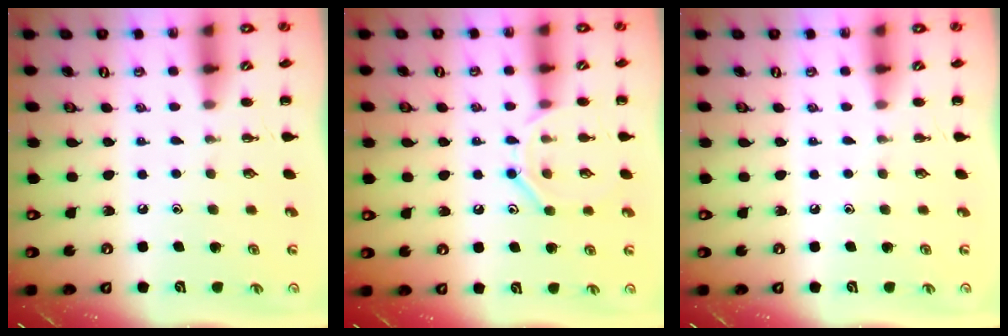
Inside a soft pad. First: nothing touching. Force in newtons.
{"total": 10.8, "press": 10.7, "slide": 0.6}
{"total": 0.0}